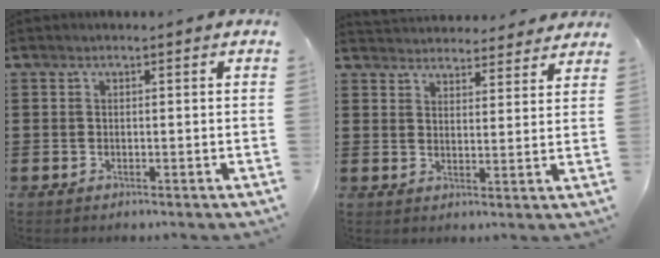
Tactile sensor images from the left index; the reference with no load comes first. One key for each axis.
{"total": 4.0, "fx": 3.9, "fy": 0.6, "fz": -0.1, "tx": -0.005, "ty": -0.020, "tz": 0.071}